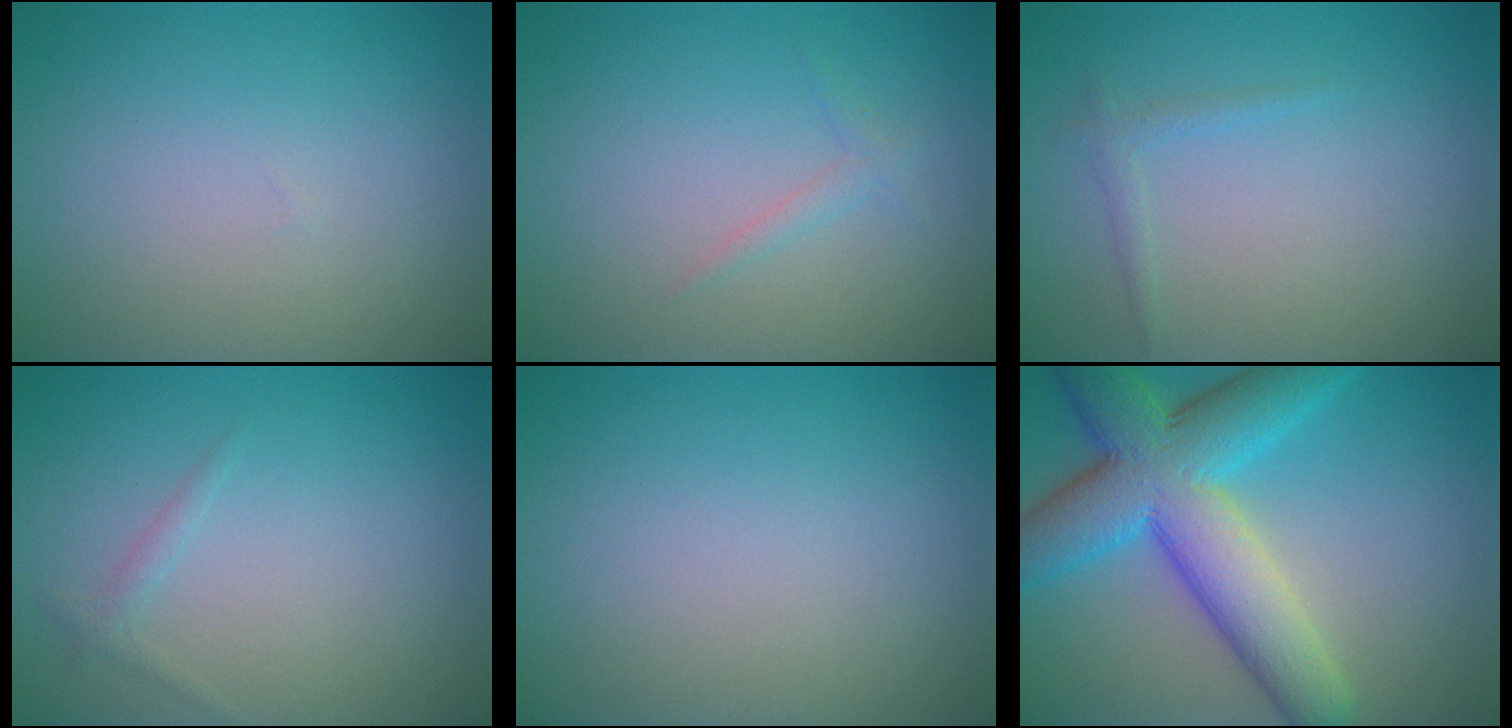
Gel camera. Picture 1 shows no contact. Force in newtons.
{"total": 0.9, "press": 0.9, "slide": 0.0}
{"total": 0.9, "press": 0.9, "slide": 0.1}
{"total": 0.9, "press": 0.9, "slide": 0.0}
{"total": 0.0}
{"total": 10.6, "press": 10.6, "slide": 0.3}